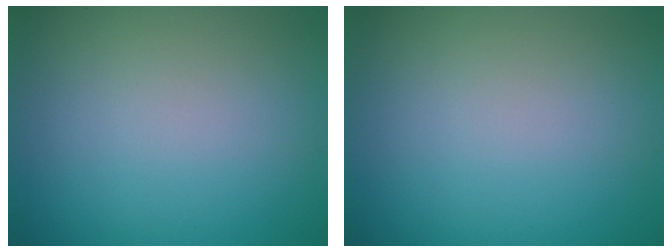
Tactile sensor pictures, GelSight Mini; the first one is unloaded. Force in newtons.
{"total": 0.0}